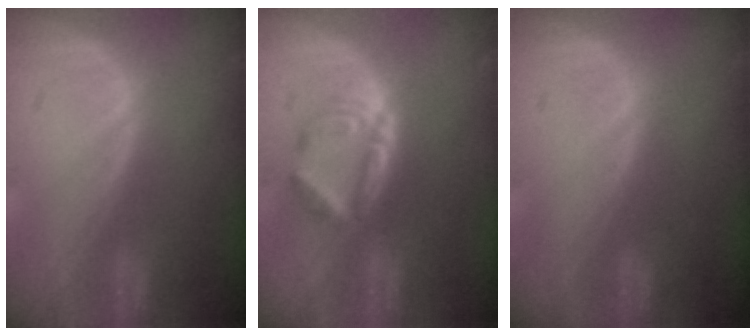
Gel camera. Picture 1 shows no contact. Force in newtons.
{"total": 6.1, "press": 5.3, "slide": 3.1}
{"total": 0.0}